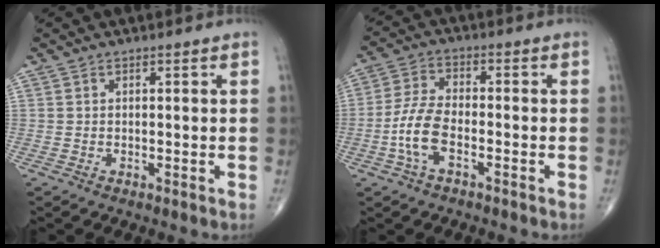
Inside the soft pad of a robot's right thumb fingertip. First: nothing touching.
{"total": 7.5, "force": [-2.7, 3.5, 6.1], "torque": [-0.136, 0.023, -0.055]}